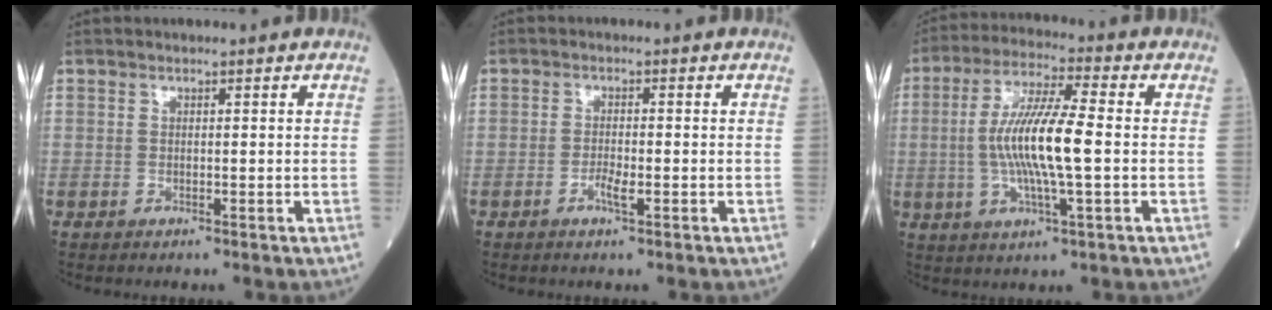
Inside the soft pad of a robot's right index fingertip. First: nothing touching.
{"total": 2.0, "force": [-0.9, 0.3, 1.8], "torque": [-0.035, -0.001, -0.017]}
{"total": 11.9, "force": [-0.6, 1.1, 11.8], "torque": [-0.233, 0.001, -0.016]}